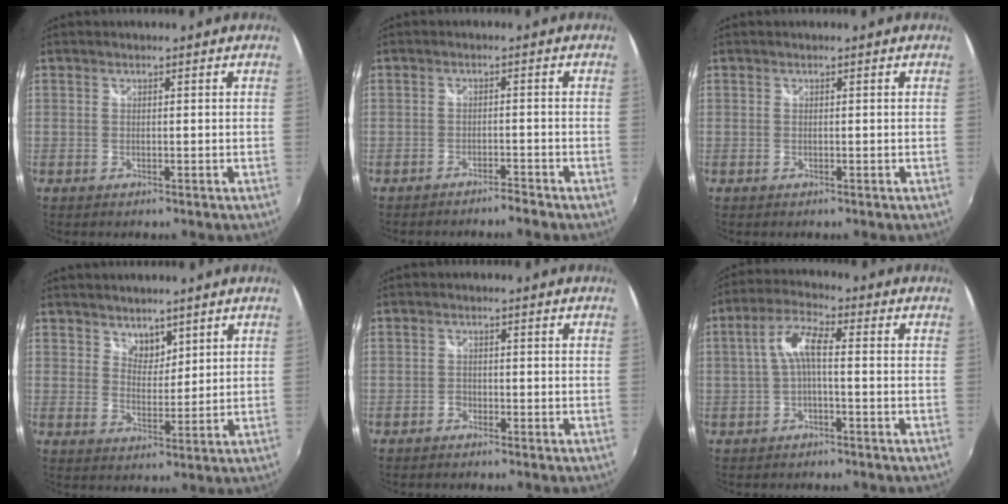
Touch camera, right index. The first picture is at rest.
{"total": 2.4, "force": [-2.3, 0.2, 0.6], "torque": [-0.023, -0.005, -0.040]}
{"total": 0.0}
{"total": 4.0, "force": [3.0, 2.4, 1.0], "torque": [-0.006, 0.004, 0.054]}
{"total": 1.4, "force": [-1.2, 0.7, 0.1], "torque": [-0.005, 0.000, -0.024]}
{"total": 5.6, "force": [-0.7, 1.5, 5.4], "torque": [-0.114, 0.016, -0.014]}